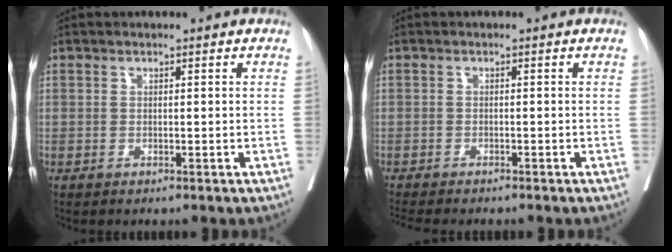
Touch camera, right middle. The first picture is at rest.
{"total": 8.0, "force": [-7.1, 1.0, 3.6], "torque": [-0.040, -0.009, -0.100]}